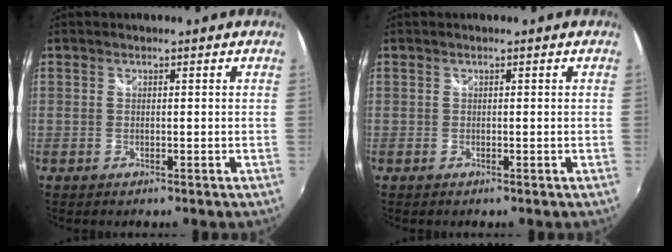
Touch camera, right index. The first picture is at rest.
{"total": 0.0}